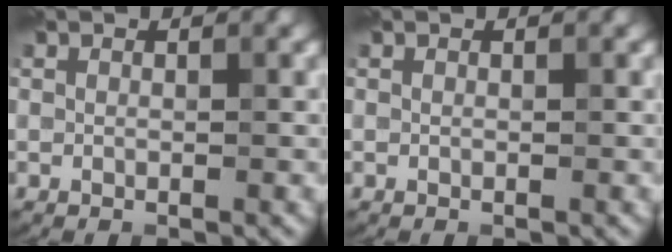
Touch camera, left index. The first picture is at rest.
{"total": 0.0}